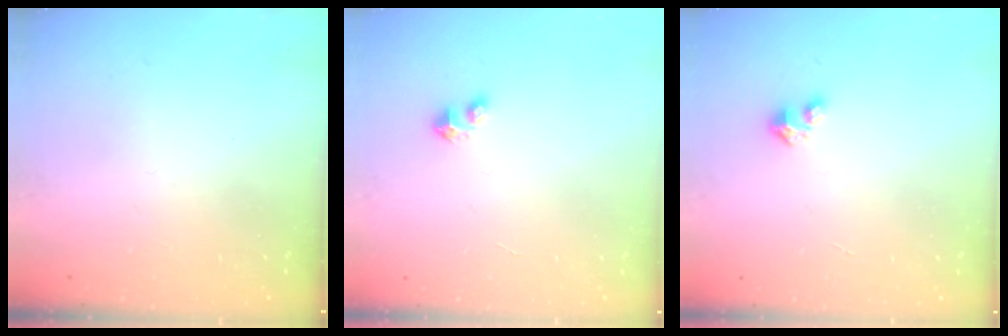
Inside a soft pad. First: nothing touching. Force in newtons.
{"total": 2.8, "press": 2.8, "slide": 0.1}
{"total": 1.6, "press": 1.6, "slide": 0.2}